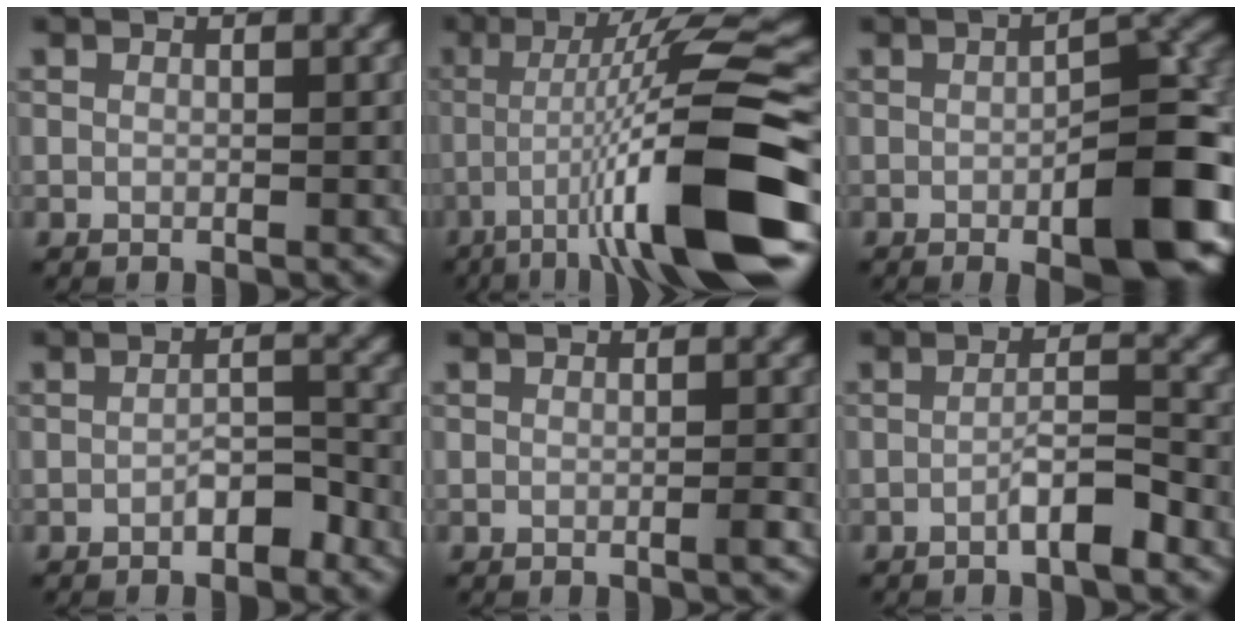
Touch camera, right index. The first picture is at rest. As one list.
[{"total": 13.2, "force": [-4.9, 1.7, 12.1], "torque": [-0.184, 0.018, -0.077]}, {"total": 10.0, "force": [-3.2, 3.0, 9.0], "torque": [-0.113, 0.004, -0.045]}, {"total": 2.4, "force": [-1.5, 0.9, 1.8], "torque": [-0.024, 0.010, -0.025]}, {"total": 0.7, "force": [-0.3, 0.0, 0.6], "torque": [-0.008, 0.003, -0.008]}, {"total": 3.2, "force": [-1.7, 0.5, 2.7], "torque": [-0.044, 0.011, -0.033]}]